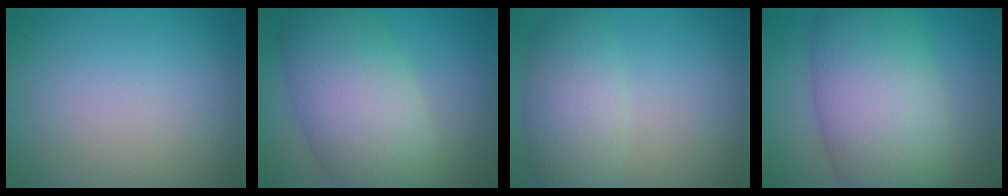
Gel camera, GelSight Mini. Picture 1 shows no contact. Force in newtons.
{"total": 9.3, "press": 9.2, "slide": 0.6}
{"total": 4.6, "press": 4.6, "slide": 0.3}
{"total": 10.7, "press": 10.6, "slide": 0.6}